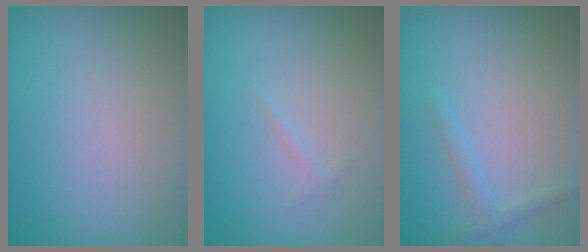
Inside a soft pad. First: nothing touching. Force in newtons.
{"total": 0.5, "press": 0.5, "slide": 0.0}
{"total": 1.3, "press": 1.3, "slide": 0.1}